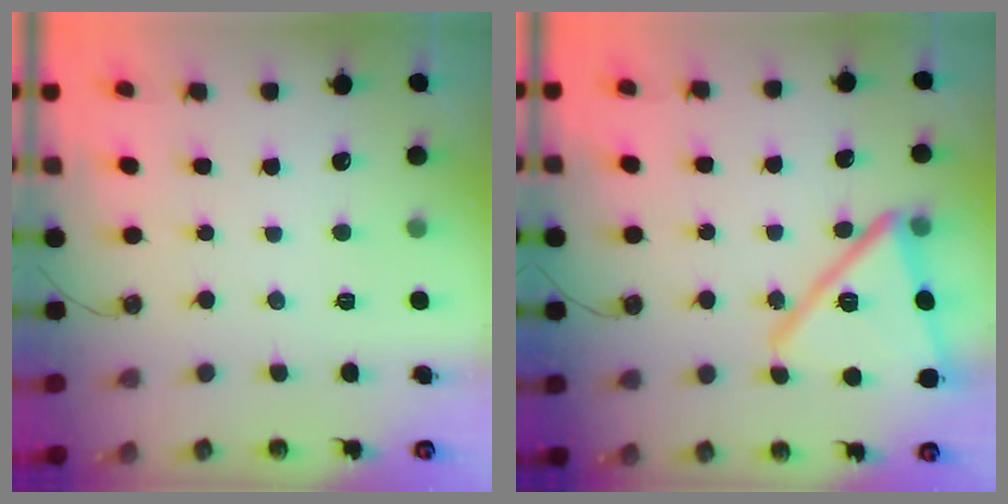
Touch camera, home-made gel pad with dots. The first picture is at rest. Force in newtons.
{"total": 19.7, "press": 19.7, "slide": 1.3}